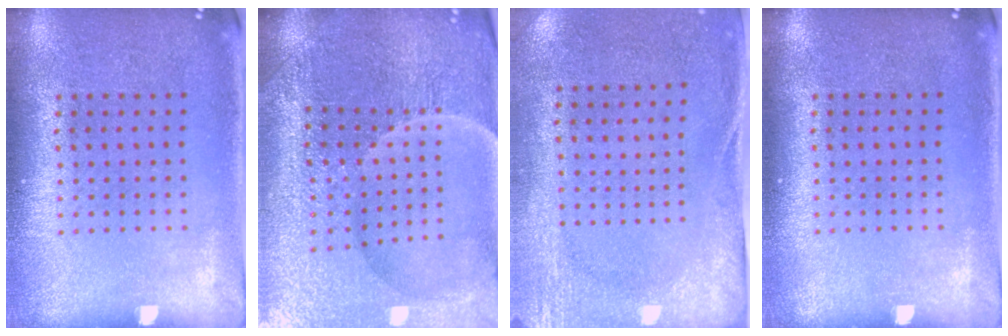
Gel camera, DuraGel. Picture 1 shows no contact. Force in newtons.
{"total": 4.6, "press": 4.5, "slide": 1.1}
{"total": 2.7, "press": 2.1, "slide": 1.7}
{"total": 0.0}